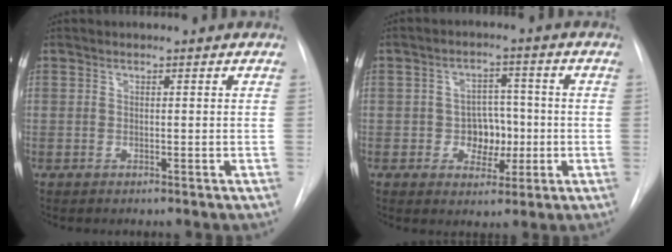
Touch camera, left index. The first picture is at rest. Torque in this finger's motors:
{"motor_torque": [0.28, 0.05, 0.12, 0.03]}